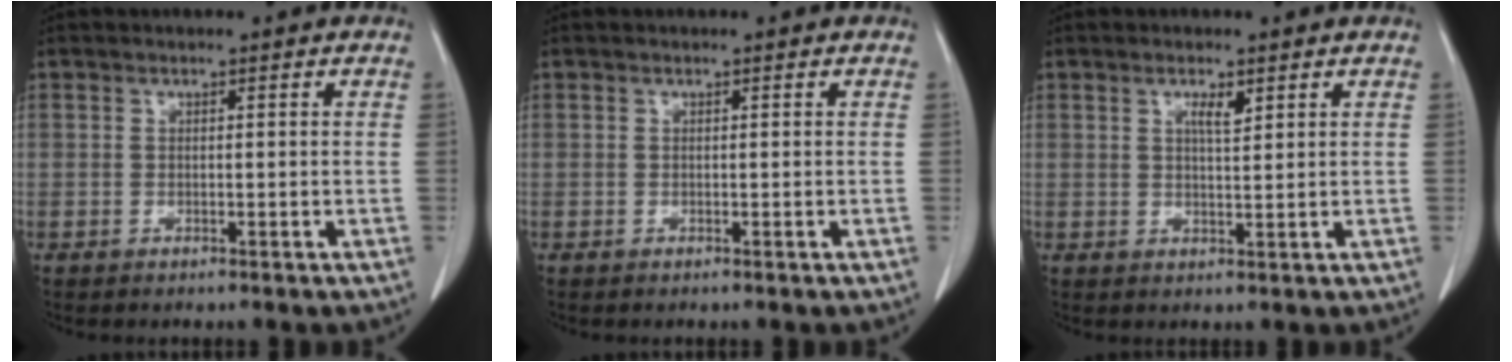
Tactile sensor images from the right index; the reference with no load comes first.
{"total": 0.0}
{"total": 2.4, "force": [1.3, 0.5, 1.9], "torque": [-0.036, -0.001, 0.023]}